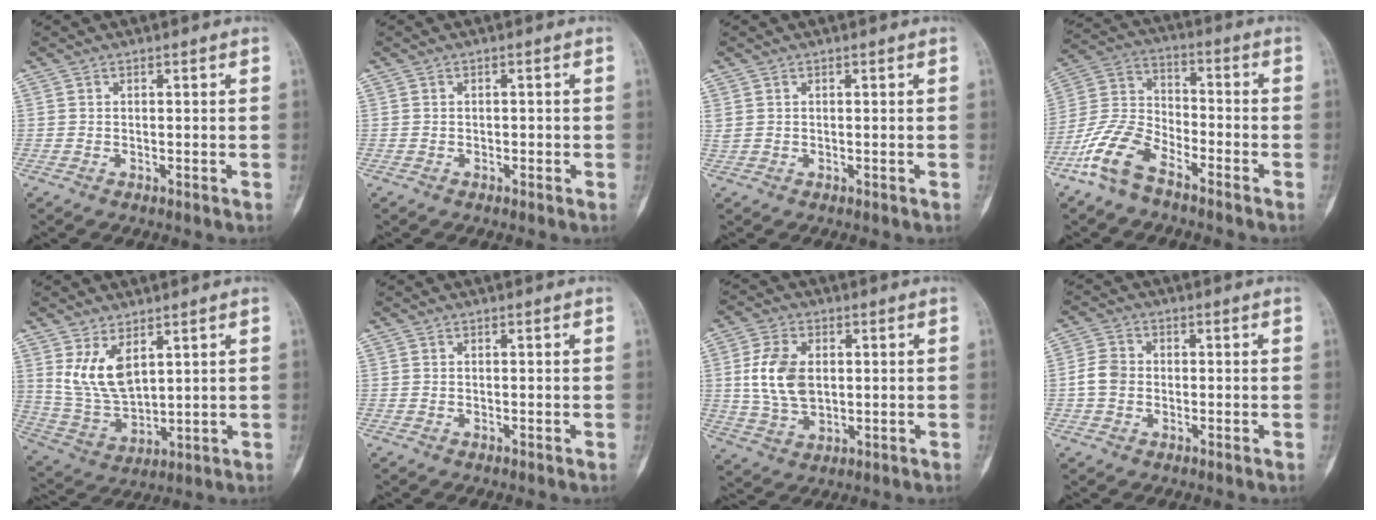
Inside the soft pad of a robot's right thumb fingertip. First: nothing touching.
{"total": 0.6, "force": [-0.1, 0.5, 0.3], "torque": [-0.003, 0.003, -0.002]}
{"total": 0.9, "force": [0.4, 0.6, 0.6], "torque": [-0.012, 0.005, 0.013]}
{"total": 11.6, "force": [-7.6, 5.5, 6.8], "torque": [-0.150, 0.045, -0.159]}
{"total": 9.9, "force": [4.4, 5.2, 7.2], "torque": [-0.129, -0.027, 0.106]}
{"total": 0.0}
{"total": 11.3, "force": [1.4, 7.4, 8.5], "torque": [-0.158, -0.004, 0.035]}
{"total": 4.5, "force": [-0.5, 3.7, 2.5], "torque": [-0.044, 0.010, -0.016]}